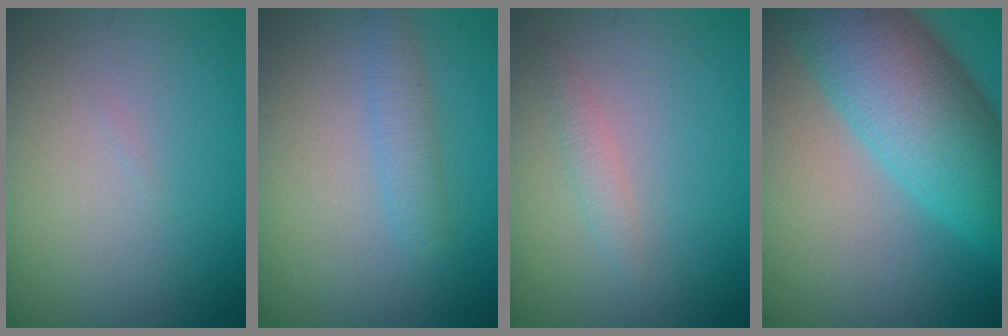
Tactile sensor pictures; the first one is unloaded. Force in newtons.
{"total": 1.9, "press": 1.9, "slide": 0.1}
{"total": 1.2, "press": 1.2, "slide": 0.0}
{"total": 11.5, "press": 11.5, "slide": 0.3}